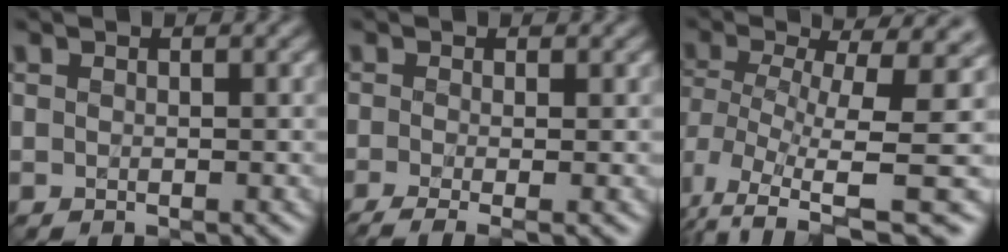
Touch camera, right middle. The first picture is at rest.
{"total": 4.2, "force": [-1.5, 1.5, 3.6], "torque": [-0.048, -0.013, -0.033]}
{"total": 10.0, "force": [-1.6, 3.8, 9.1], "torque": [-0.185, -0.023, -0.005]}